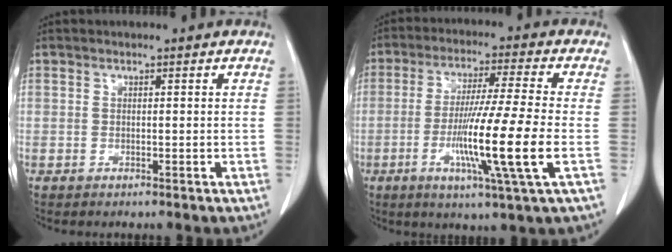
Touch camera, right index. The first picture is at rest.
{"total": 13.7, "force": [-3.3, -1.5, 13.2], "torque": [-0.247, -0.022, -0.065]}